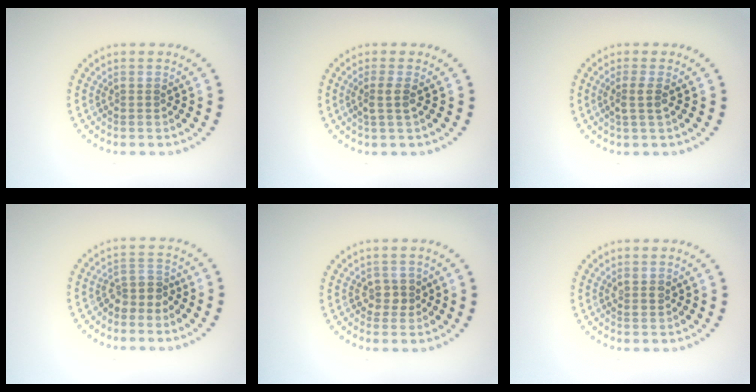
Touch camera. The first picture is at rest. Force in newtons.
{"total": 1.5, "press": 1.2, "slide": 0.9}
{"total": 1.5, "press": 1.2, "slide": 0.9}
{"total": 2.3, "press": 1.7, "slide": 1.6}
{"total": 1.5, "press": 1.4, "slide": 0.6}
{"total": 0.9, "press": 0.9, "slide": 0.4}